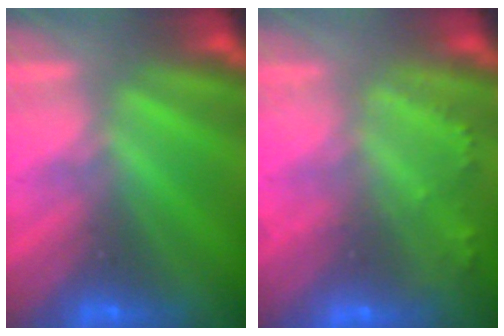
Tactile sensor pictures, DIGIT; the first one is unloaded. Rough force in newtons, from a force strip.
{"total": 2.2}